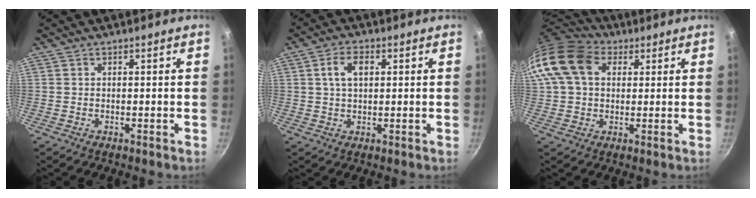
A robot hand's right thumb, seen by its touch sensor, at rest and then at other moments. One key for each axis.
{"total": 4.9, "fx": 1.2, "fy": 2.9, "fz": 3.7, "tx": -0.061, "ty": 0.009, "tz": 0.021}
{"total": 14.3, "fx": 4.0, "fy": 10.6, "fz": 8.8, "tx": -0.161, "ty": 0.021, "tz": 0.058}